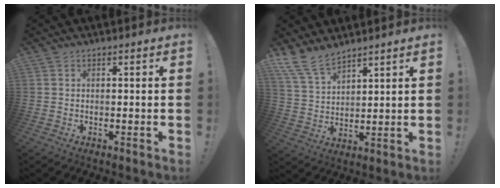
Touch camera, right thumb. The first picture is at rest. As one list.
[{"total": 9.8, "force": [8.3, 3.8, 3.6], "torque": [-0.086, -0.048, 0.165]}]